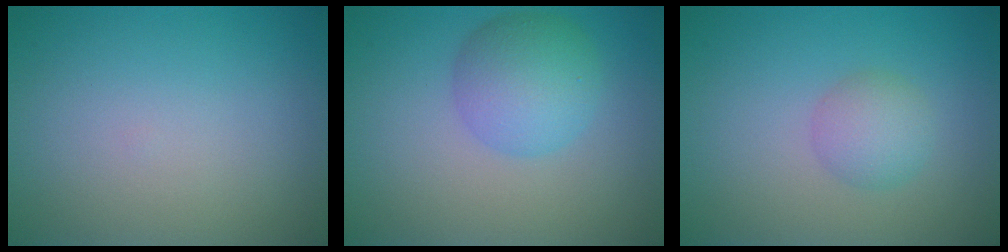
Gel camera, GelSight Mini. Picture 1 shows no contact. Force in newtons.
{"total": 4.4, "press": 4.4, "slide": 0.2}
{"total": 2.2, "press": 2.2, "slide": 0.1}